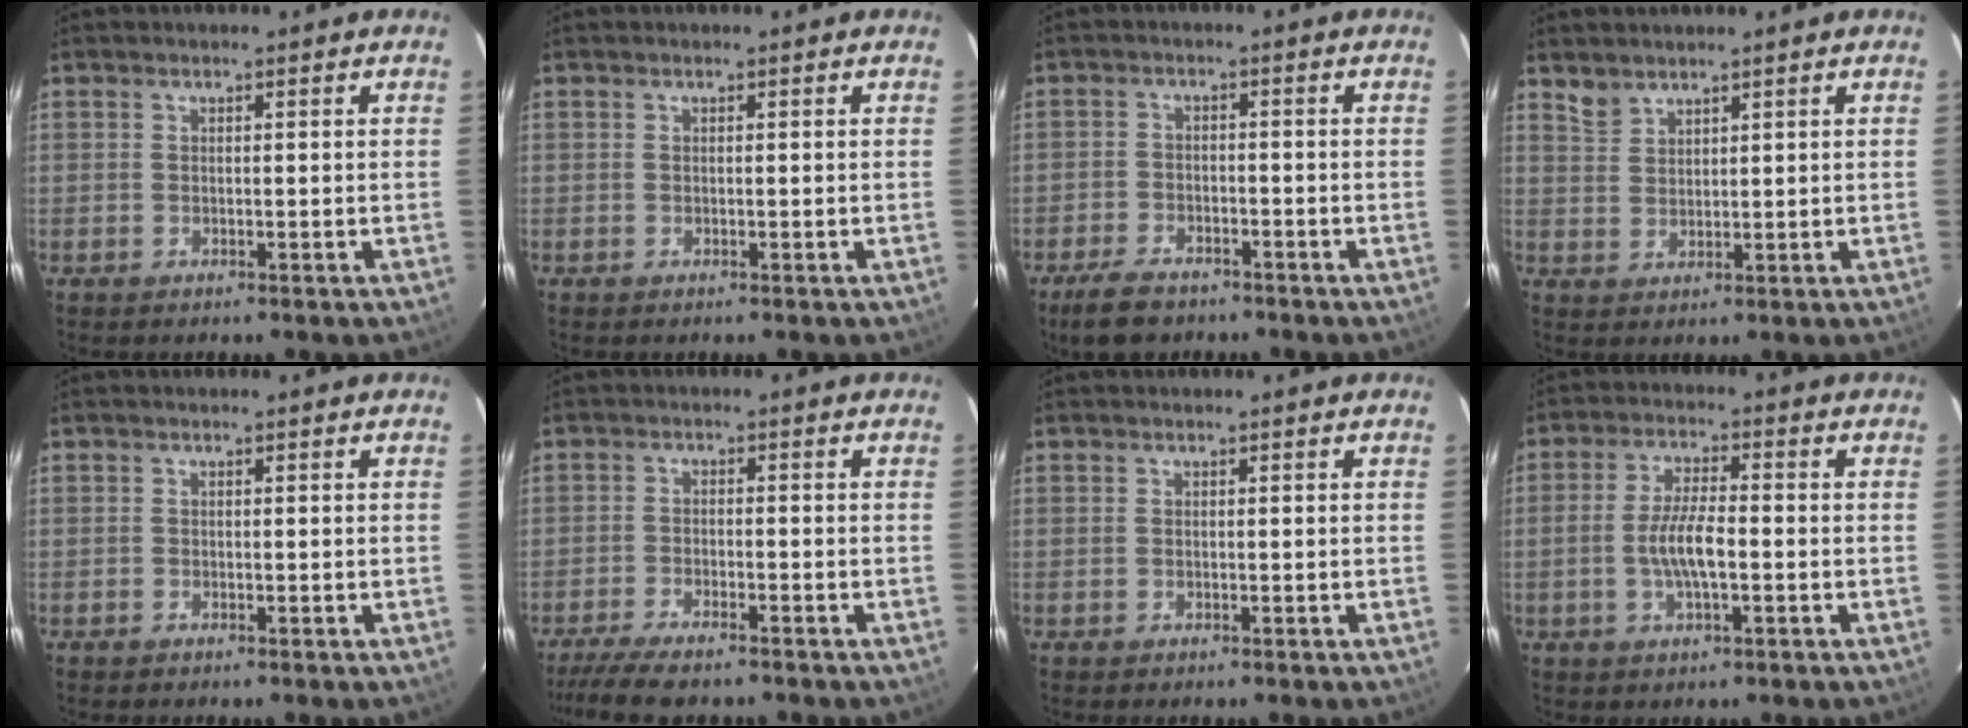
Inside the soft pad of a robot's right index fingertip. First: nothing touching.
{"total": 0.0}
{"total": 7.4, "force": [-5.8, 3.4, 3.2], "torque": [-0.090, -0.002, -0.100]}
{"total": 2.9, "force": [2.6, 1.1, 0.5], "torque": [-0.007, 0.007, 0.055]}
{"total": 0.0}
{"total": 8.7, "force": [-7.4, 1.5, 4.3], "torque": [-0.106, -0.025, -0.130]}
{"total": 0.0}
{"total": 6.8, "force": [-1.5, 1.9, 6.4], "torque": [-0.126, 0.003, -0.029]}